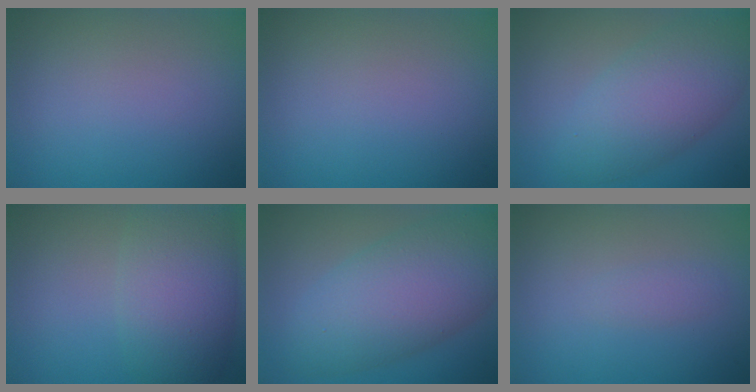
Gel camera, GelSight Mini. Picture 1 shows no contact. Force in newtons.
{"total": 0.0}
{"total": 6.7, "press": 6.7, "slide": 0.5}
{"total": 6.9, "press": 6.9, "slide": 0.2}
{"total": 8.6, "press": 8.6, "slide": 0.1}
{"total": 1.0, "press": 1.0, "slide": 0.0}